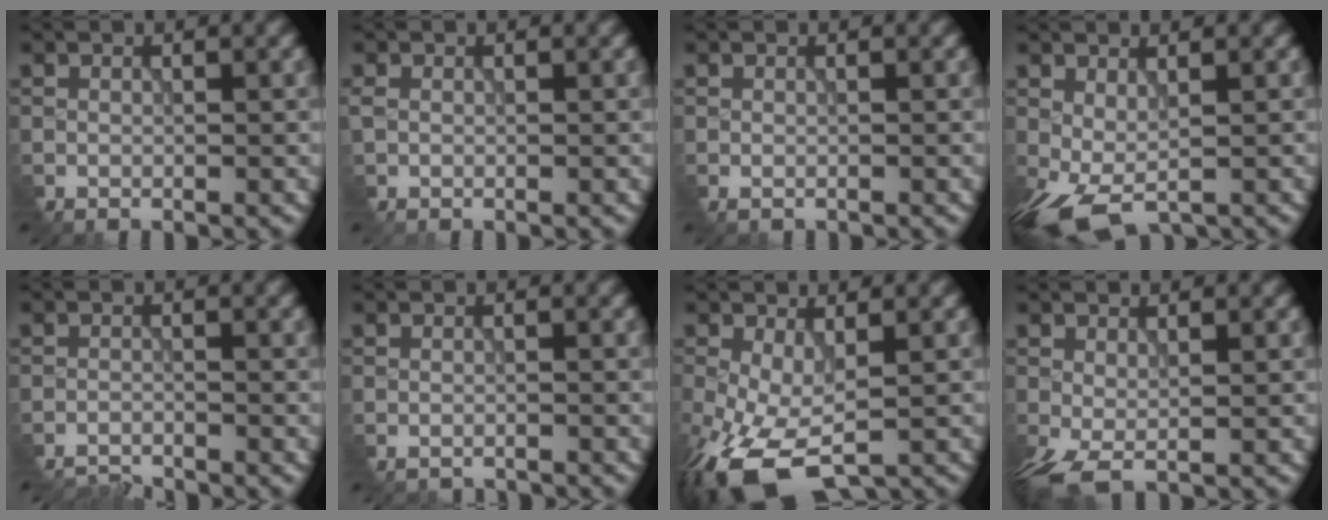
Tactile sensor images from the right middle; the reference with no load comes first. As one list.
[{"total": 1.0, "force": [0.1, 0.8, 0.7], "torque": [-0.022, 0.002, 0.001]}, {"total": 0.0}, {"total": 4.1, "force": [-1.4, 2.1, 3.3], "torque": [-0.086, -0.004, -0.022]}, {"total": 2.6, "force": [-2.6, -0.3, -0.1], "torque": [-0.006, -0.010, -0.051]}, {"total": 2.8, "force": [-2.8, 0.1, 0.4], "torque": [-0.017, -0.010, -0.038]}, {"total": 8.6, "force": [-3.5, 4.3, 6.6], "torque": [-0.171, -0.033, -0.048]}, {"total": 3.1, "force": [-0.8, 1.5, 2.7], "torque": [-0.071, -0.003, -0.016]}]